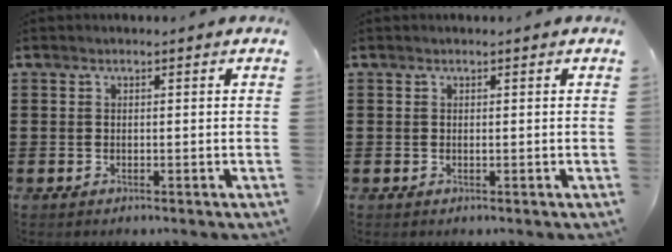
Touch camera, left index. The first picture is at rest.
{"total": 0.0}